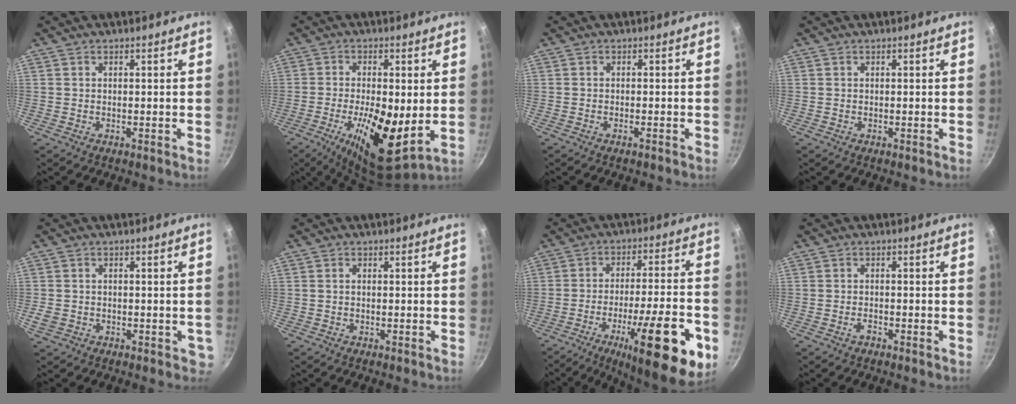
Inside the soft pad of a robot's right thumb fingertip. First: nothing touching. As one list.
[{"total": 13.8, "force": [-2.1, 4.8, 12.8], "torque": [-0.214, -0.014, -0.030]}, {"total": 0.8, "force": [-0.5, 0.0, 0.6], "torque": [-0.019, 0.004, -0.010]}, {"total": 0.0}, {"total": 4.4, "force": [-0.9, 3.3, 2.7], "torque": [-0.034, 0.001, -0.007]}, {"total": 0.6, "force": [0.0, 0.3, 0.5], "torque": [-0.011, 0.002, 0.001]}, {"total": 22.7, "force": [-9.1, 5.5, 20.1], "torque": [-0.271, 0.029, -0.130]}, {"total": 1.3, "force": [-0.9, 0.3, 0.9], "torque": [-0.020, 0.010, -0.019]}]